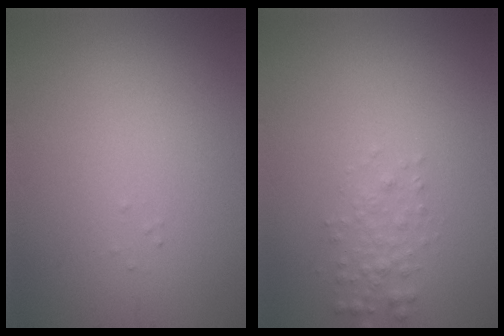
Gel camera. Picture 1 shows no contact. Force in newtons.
{"total": 1.4, "press": 1.4, "slide": 0.0}